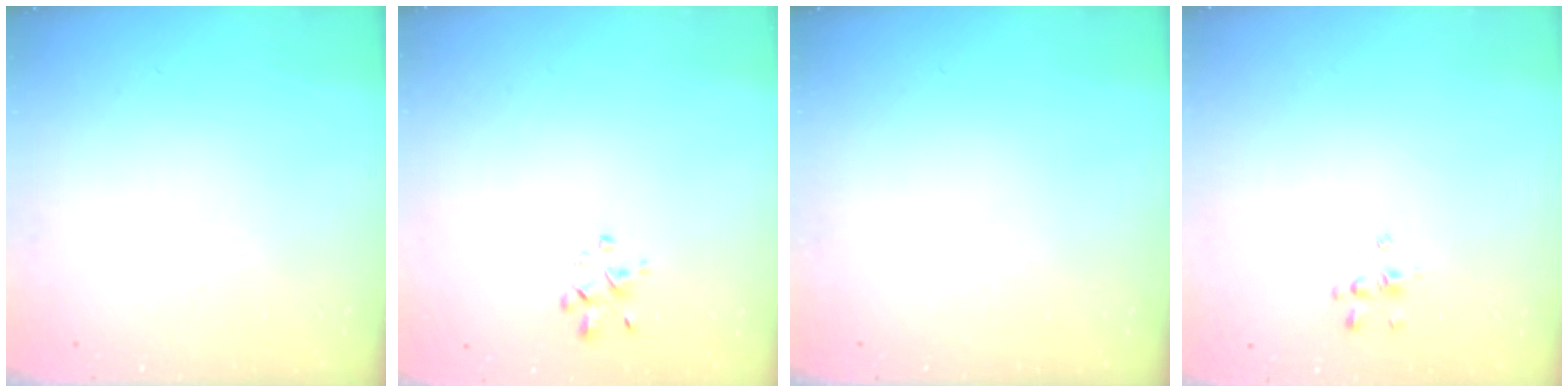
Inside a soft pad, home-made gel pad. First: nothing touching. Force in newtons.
{"total": 1.8, "press": 1.8, "slide": 0.5}
{"total": 0.0}
{"total": 1.6, "press": 1.5, "slide": 0.5}